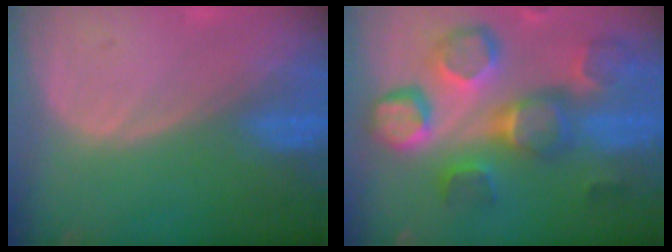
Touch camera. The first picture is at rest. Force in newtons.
{"total": 12.7, "press": 11.2, "slide": 6.0}